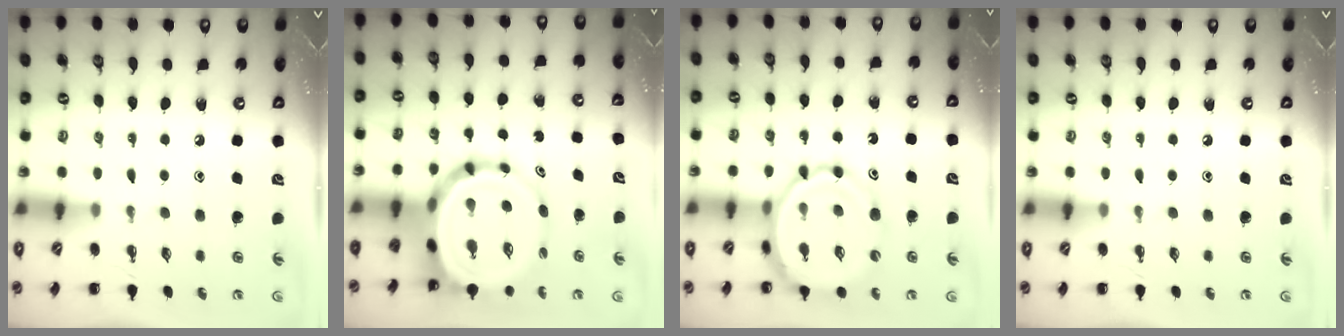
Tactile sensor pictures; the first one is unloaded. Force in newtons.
{"total": 14.2, "press": 13.5, "slide": 4.4}
{"total": 12.1, "press": 11.7, "slide": 3.0}
{"total": 0.0}